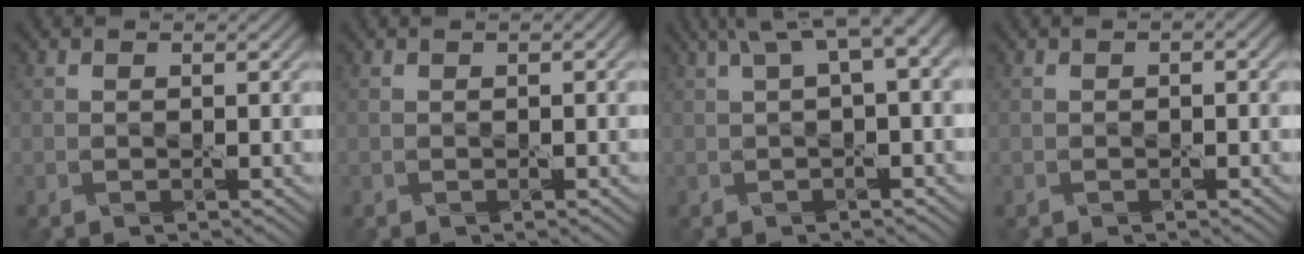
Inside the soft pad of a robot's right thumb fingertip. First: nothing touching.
{"total": 0.5, "force": [0.1, 0.1, 0.5], "torque": [-0.008, 0.004, 0.000]}
{"total": 6.0, "force": [2.1, 1.5, 5.4], "torque": [-0.087, 0.028, 0.037]}
{"total": 1.1, "force": [0.1, 0.4, 1.0], "torque": [-0.014, 0.005, -0.001]}